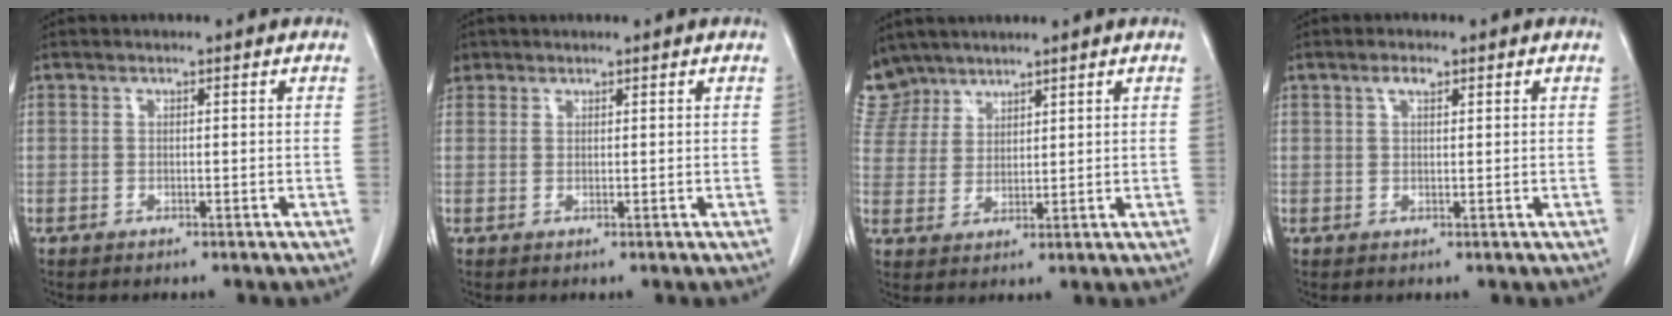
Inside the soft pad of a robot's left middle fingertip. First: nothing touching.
{"total": 2.5, "force": [1.5, 2.0, 0.2], "torque": [-0.002, 0.011, 0.030]}
{"total": 8.9, "force": [7.5, 4.8, 0.6], "torque": [-0.025, 0.008, 0.159]}
{"total": 1.8, "force": [1.0, 0.6, 1.3], "torque": [-0.027, 0.005, 0.019]}